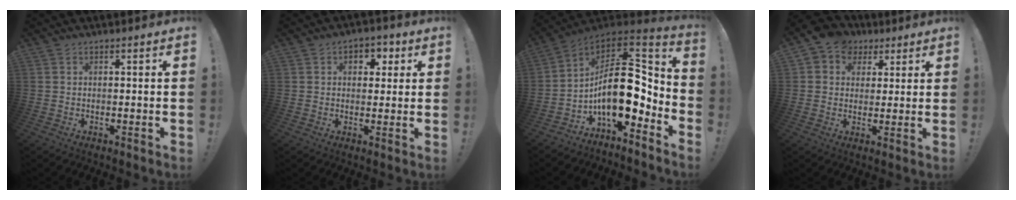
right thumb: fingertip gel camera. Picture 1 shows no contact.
{"total": 4.8, "force": [1.2, 3.9, 2.5], "torque": [-0.022, 0.000, 0.018]}
{"total": 21.5, "force": [-1.0, 11.7, 18.0], "torque": [-0.303, 0.002, -0.009]}
{"total": 6.9, "force": [2.4, 6.2, 1.8], "torque": [-0.017, -0.009, 0.048]}